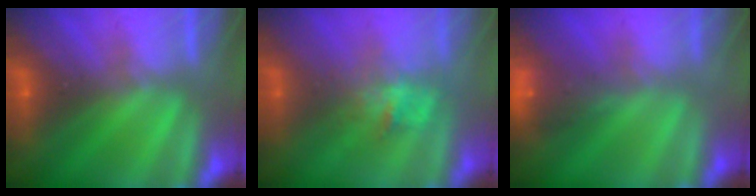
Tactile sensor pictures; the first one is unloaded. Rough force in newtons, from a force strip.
{"total": 2.8}
{"total": 7.7}